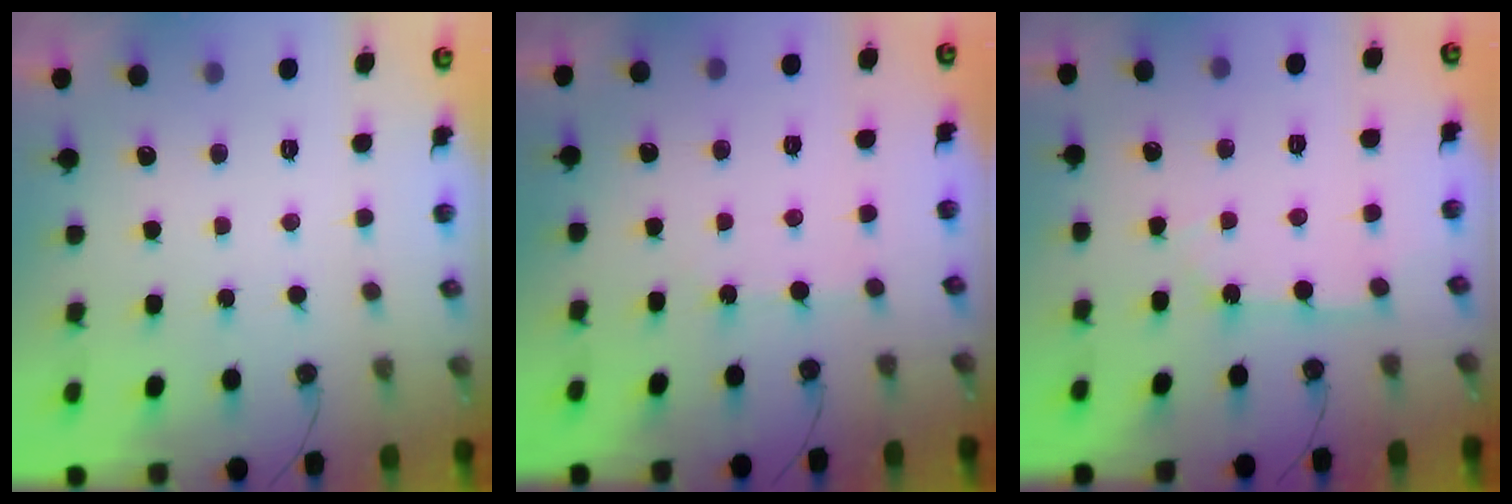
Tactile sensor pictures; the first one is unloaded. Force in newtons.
{"total": 2.8, "press": 2.8, "slide": 0.4}
{"total": 3.9, "press": 3.8, "slide": 0.6}